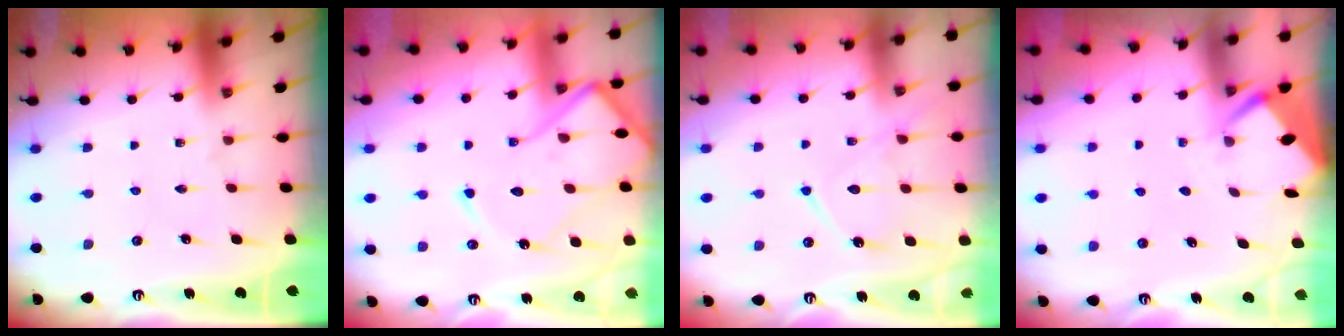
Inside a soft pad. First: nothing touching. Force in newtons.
{"total": 15.7, "press": 15.6, "slide": 1.4}
{"total": 12.7, "press": 12.6, "slide": 1.1}
{"total": 2.7, "press": 2.6, "slide": 0.4}